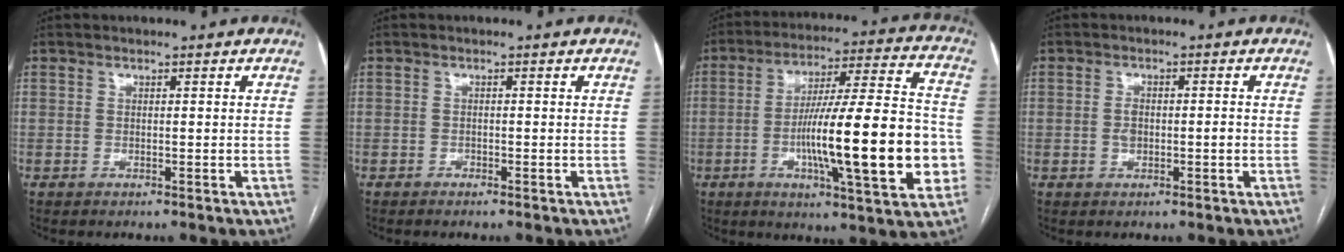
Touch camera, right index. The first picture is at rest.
{"total": 0.6, "force": [-0.6, 0.1, 0.2], "torque": [-0.008, -0.001, -0.010]}
{"total": 22.1, "force": [-4.5, 2.2, 21.5], "torque": [-0.313, 0.006, -0.066]}
{"total": 2.7, "force": [-0.4, 1.3, 2.3], "torque": [-0.046, 0.003, -0.005]}